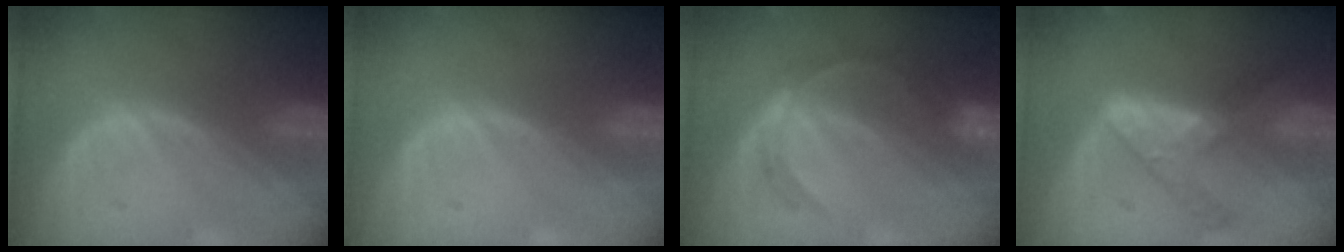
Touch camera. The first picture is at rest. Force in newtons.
{"total": 0.0}
{"total": 5.8, "press": 5.1, "slide": 2.7}
{"total": 6.9, "press": 5.9, "slide": 3.5}